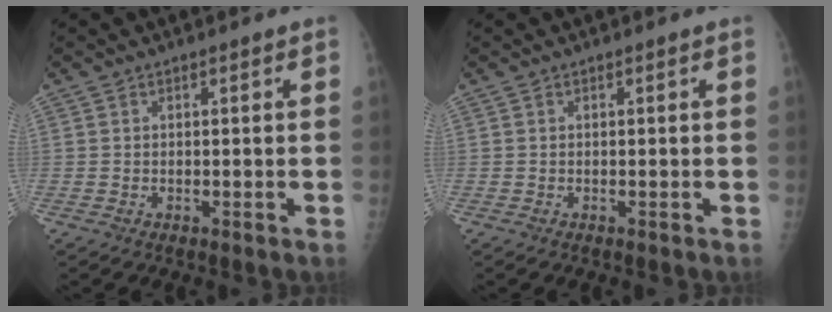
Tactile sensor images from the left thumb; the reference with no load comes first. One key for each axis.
{"total": 0.0}